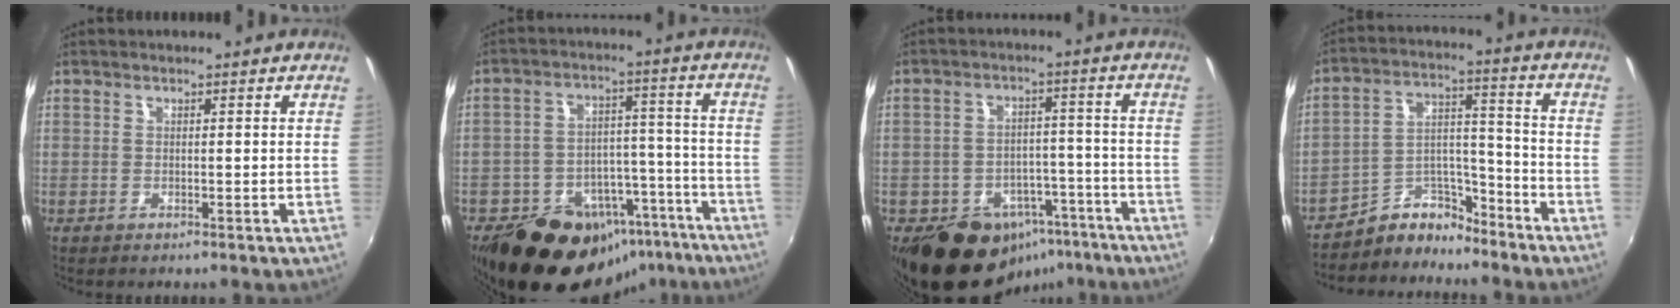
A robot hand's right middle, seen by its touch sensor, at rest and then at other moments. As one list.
[{"total": 22.7, "force": [-16.3, 13.3, 8.4], "torque": [-0.173, 0.050, -0.205]}, {"total": 16.0, "force": [-9.8, 11.0, 6.4], "torque": [-0.130, 0.025, -0.114]}, {"total": 8.7, "force": [-7.7, 3.8, 1.3], "torque": [-0.021, 0.049, -0.135]}]